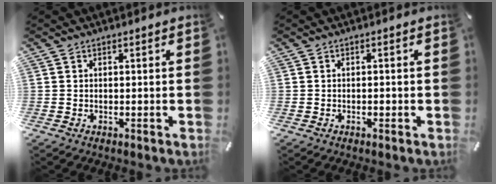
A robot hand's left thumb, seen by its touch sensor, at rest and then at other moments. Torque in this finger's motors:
{"motor_torque": [-0.11, -0.37, 0.02, 0.04, 0.00]}